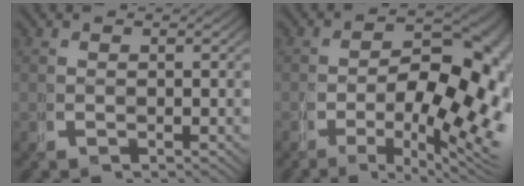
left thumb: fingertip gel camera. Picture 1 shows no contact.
{"total": 12.9, "force": [-3.1, 7.0, 10.3], "torque": [-0.138, -0.050, -0.027]}